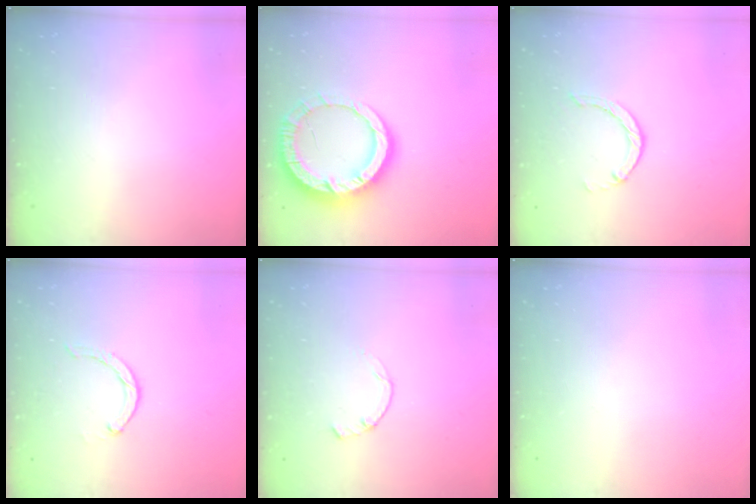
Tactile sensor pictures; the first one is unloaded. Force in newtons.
{"total": 14.6, "press": 14.5, "slide": 1.4}
{"total": 1.2, "press": 1.2, "slide": 0.2}
{"total": 1.9, "press": 1.9, "slide": 0.3}
{"total": 0.5, "press": 0.4, "slide": 0.3}
{"total": 0.0}